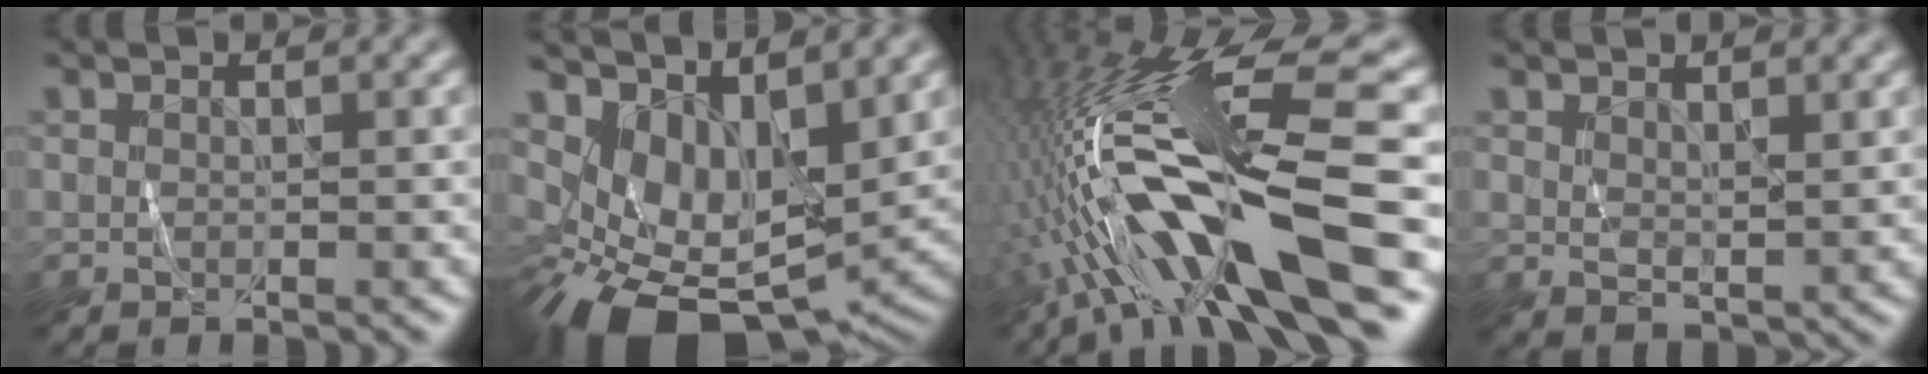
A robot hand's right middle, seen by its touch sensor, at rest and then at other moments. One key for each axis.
{"total": 9.4, "fx": 0.0, "fy": 5.8, "fz": 7.5, "tx": -0.131, "ty": -0.032, "tz": 0.019}
{"total": 15.9, "fx": -4.5, "fy": 2.8, "fz": 15.0, "tx": -0.275, "ty": 0.029, "tz": -0.066}
{"total": 2.2, "fx": 1.5, "fy": 1.0, "fz": 1.3, "tx": -0.027, "ty": -0.008, "tz": 0.034}